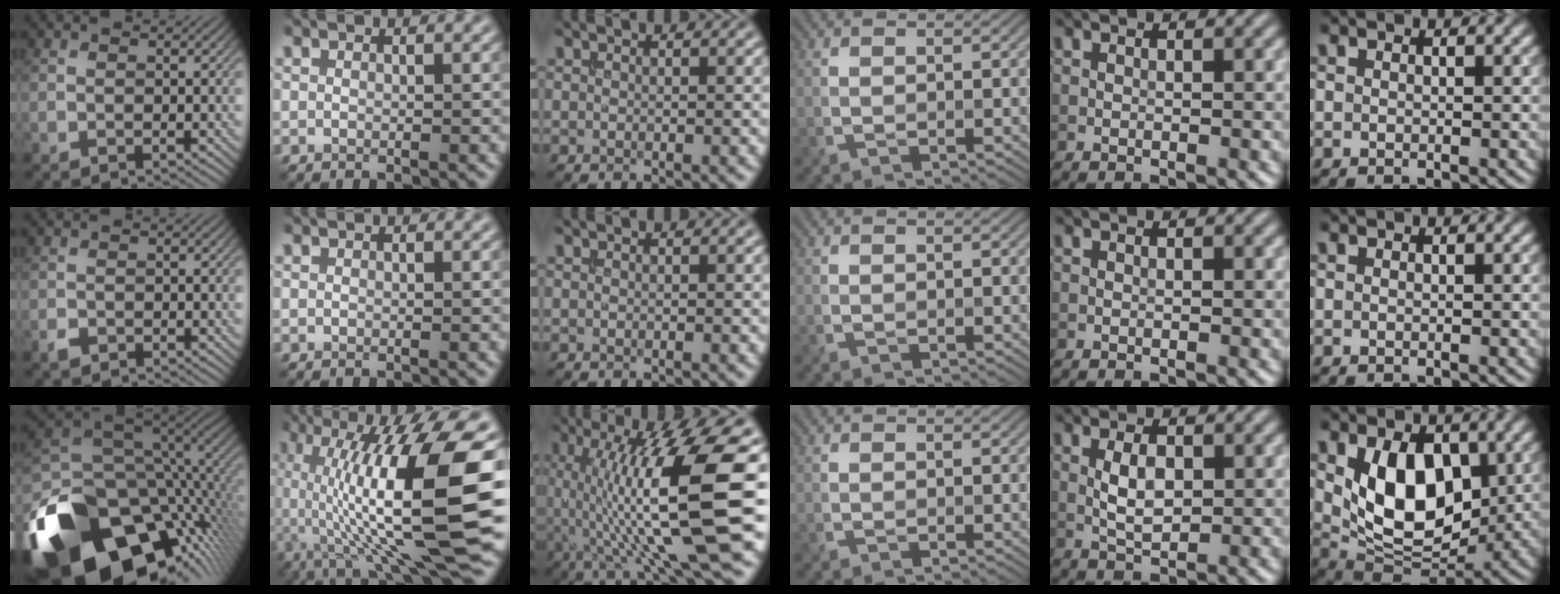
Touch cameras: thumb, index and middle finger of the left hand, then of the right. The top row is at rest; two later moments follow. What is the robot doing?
{"motion": "insert", "object": "drawer"}